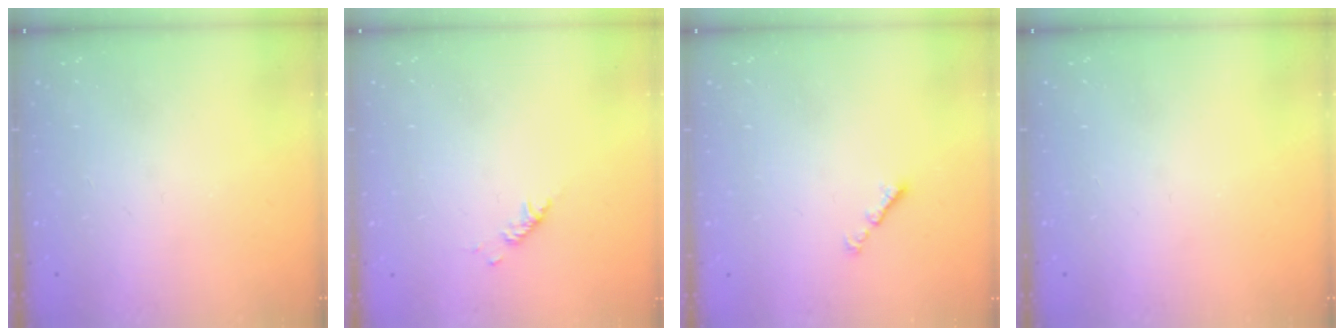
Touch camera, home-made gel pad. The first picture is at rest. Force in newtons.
{"total": 2.9, "press": 2.9, "slide": 0.6}
{"total": 1.3, "press": 1.2, "slide": 0.5}
{"total": 0.0}